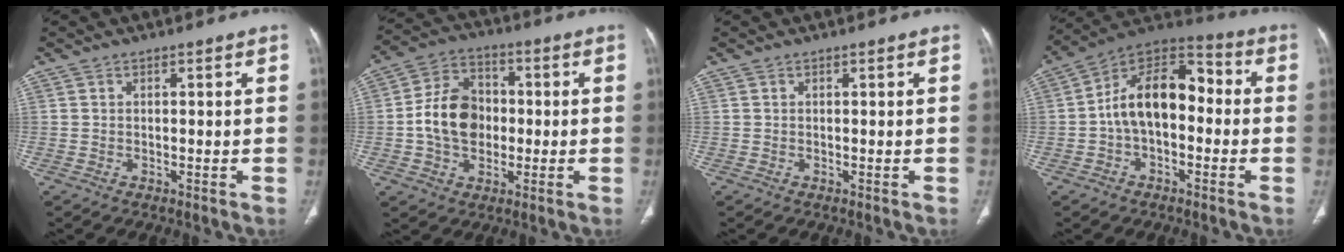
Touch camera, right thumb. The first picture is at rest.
{"total": 12.1, "force": [-0.8, 9.1, 7.9], "torque": [-0.118, 0.025, -0.020]}
{"total": 0.0}
{"total": 14.5, "force": [-0.9, 8.8, 11.5], "torque": [-0.166, 0.049, -0.030]}